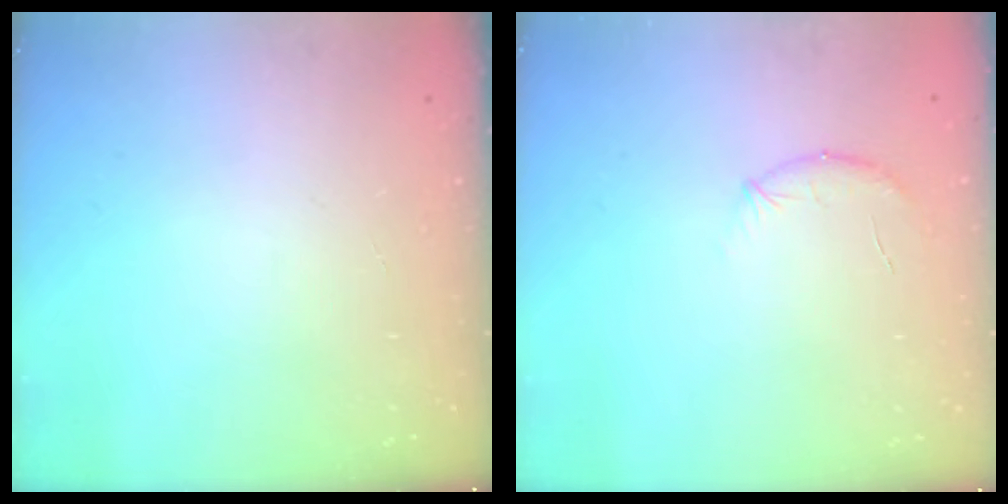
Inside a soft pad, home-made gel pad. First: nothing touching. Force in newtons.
{"total": 8.3, "press": 8.1, "slide": 1.7}